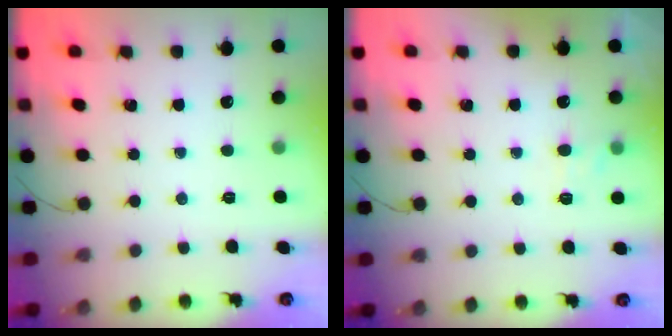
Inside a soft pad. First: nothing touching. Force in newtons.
{"total": 7.3, "press": 7.1, "slide": 1.5}